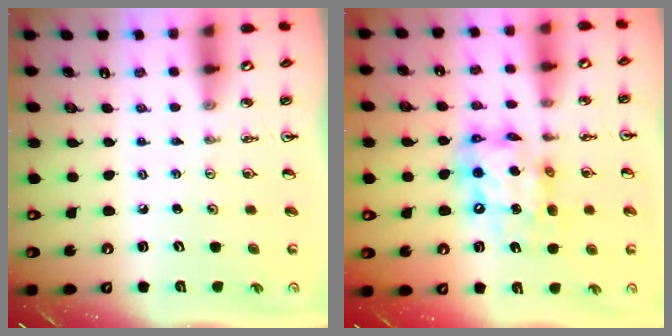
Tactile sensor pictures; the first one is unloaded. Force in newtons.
{"total": 13.2, "press": 13.2, "slide": 1.5}